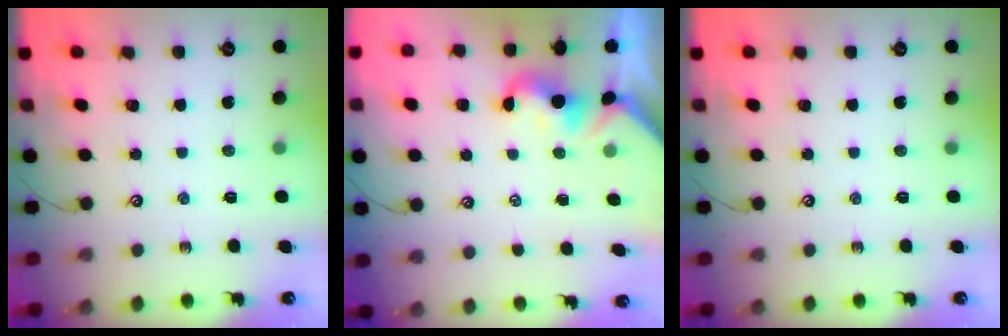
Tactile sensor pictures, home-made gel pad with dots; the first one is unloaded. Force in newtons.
{"total": 1.5, "press": 1.4, "slide": 0.5}
{"total": 0.0}